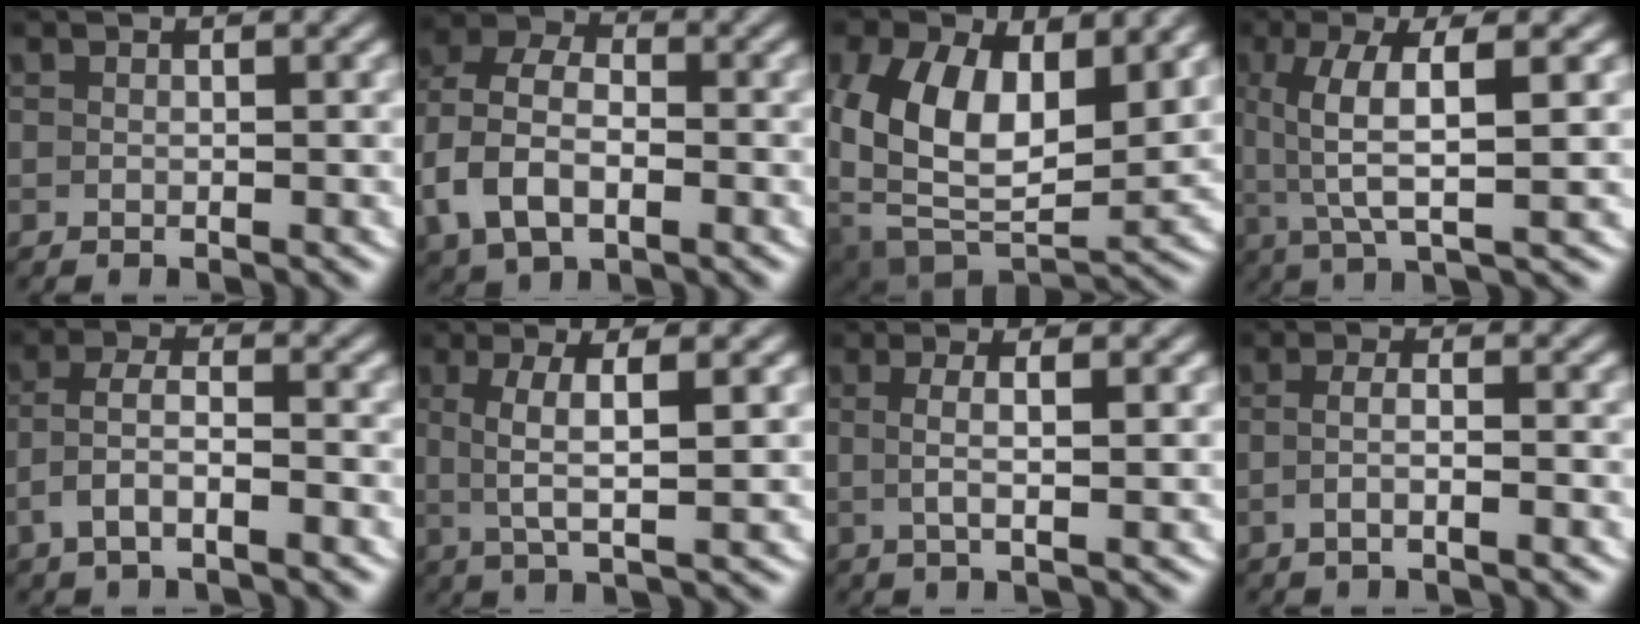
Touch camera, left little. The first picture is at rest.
{"total": 6.7, "force": [-0.9, 5.0, 4.3], "torque": [-0.095, -0.018, -0.010]}
{"total": 10.4, "force": [-1.2, 7.0, 7.6], "torque": [-0.158, -0.058, 0.008]}
{"total": 6.0, "force": [0.4, 1.6, 5.8], "torque": [-0.107, -0.003, 0.011]}
{"total": 3.8, "force": [-2.2, 1.7, 2.6], "torque": [-0.048, -0.009, -0.037]}
{"total": 4.1, "force": [0.6, 0.3, 4.0], "torque": [-0.076, -0.007, 0.017]}
{"total": 2.5, "force": [0.3, 0.0, 2.5], "torque": [-0.044, -0.004, 0.010]}
{"total": 2.2, "force": [-1.3, 0.3, 1.7], "torque": [-0.033, -0.007, -0.019]}